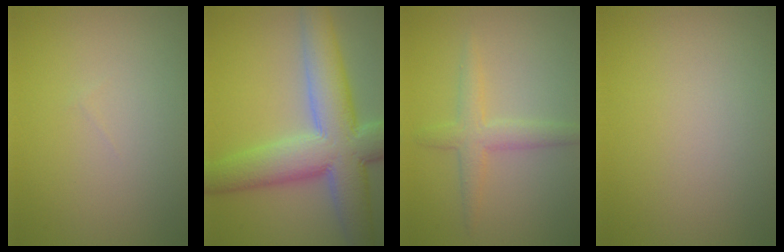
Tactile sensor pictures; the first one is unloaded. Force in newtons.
{"total": 10.6, "press": 10.6, "slide": 0.7}
{"total": 2.8, "press": 2.8, "slide": 0.1}
{"total": 0.0}